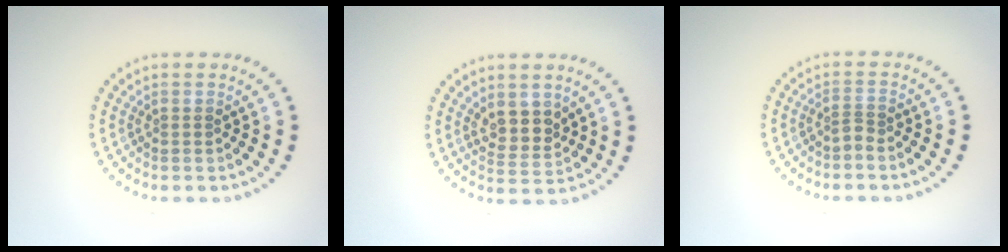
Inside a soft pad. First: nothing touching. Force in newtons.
{"total": 2.7, "press": 2.3, "slide": 1.5}
{"total": 0.8, "press": 0.4, "slide": 0.7}